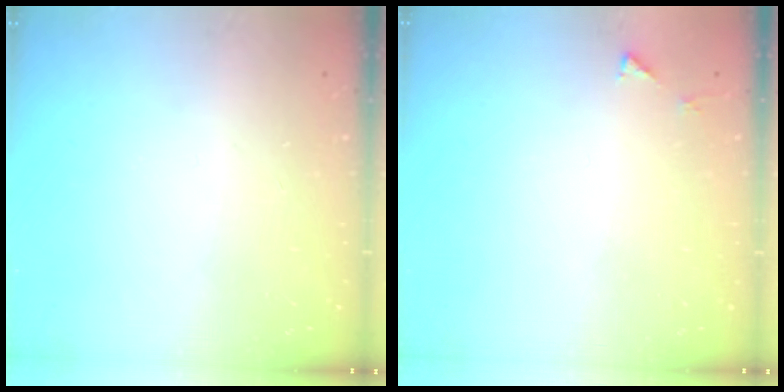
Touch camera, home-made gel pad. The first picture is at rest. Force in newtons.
{"total": 3.5, "press": 3.5, "slide": 0.3}